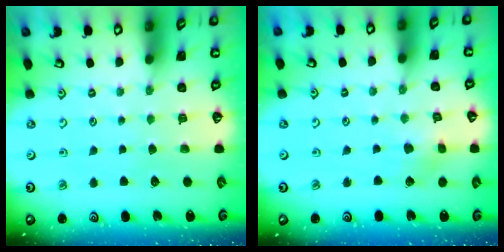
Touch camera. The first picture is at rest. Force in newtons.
{"total": 3.7, "press": 3.6, "slide": 0.5}